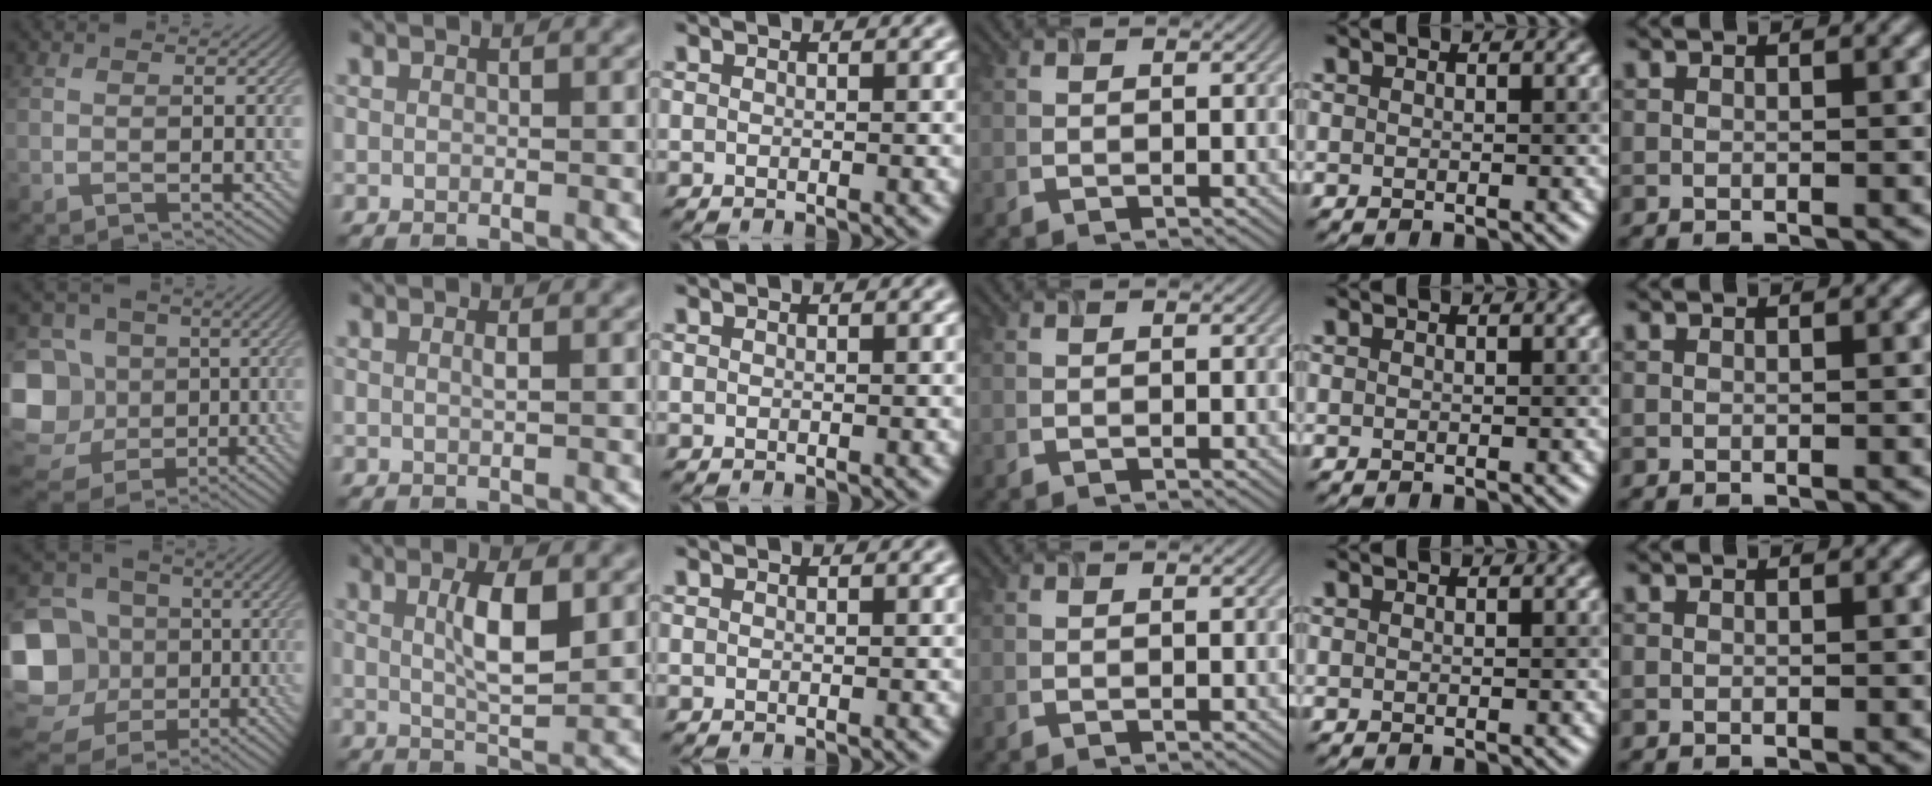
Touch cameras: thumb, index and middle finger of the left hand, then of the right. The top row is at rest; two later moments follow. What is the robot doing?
{"motion": "close", "object": "airpods case & airpods"}